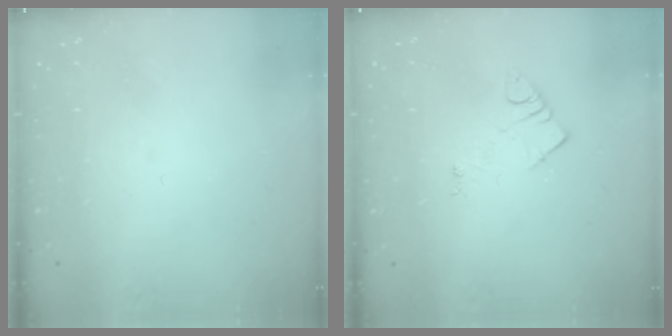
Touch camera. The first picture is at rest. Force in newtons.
{"total": 4.2, "press": 4.1, "slide": 0.8}